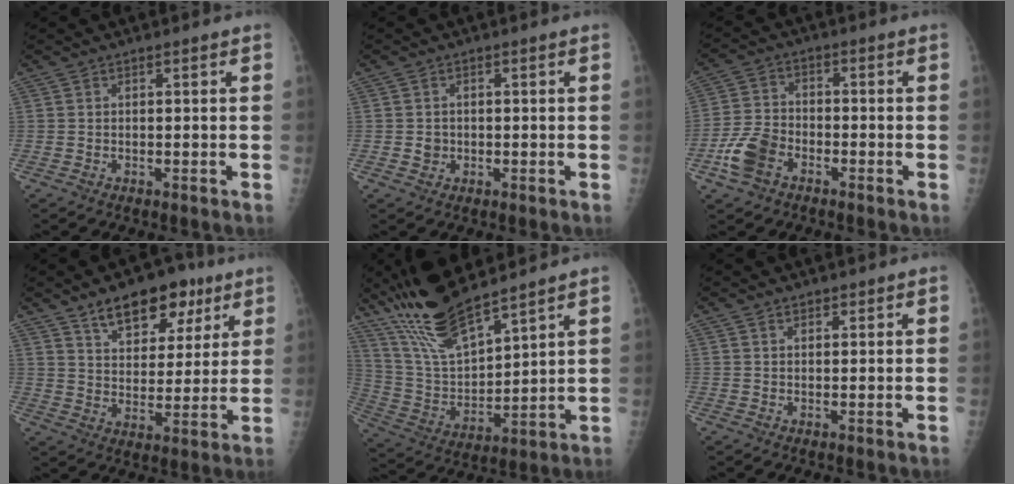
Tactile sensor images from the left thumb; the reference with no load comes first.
{"total": 1.9, "force": [-0.3, 1.7, 0.6], "torque": [0.001, 0.005, -0.001]}
{"total": 7.7, "force": [-3.8, 5.1, 4.4], "torque": [-0.089, 0.018, -0.073]}
{"total": 13.9, "force": [8.5, 7.6, 8.0], "torque": [-0.075, -0.037, 0.135]}
{"total": 16.8, "force": [13.2, 3.8, 9.8], "torque": [-0.172, -0.059, 0.266]}
{"total": 1.4, "force": [1.1, 0.7, 0.4], "torque": [0.003, -0.006, 0.015]}